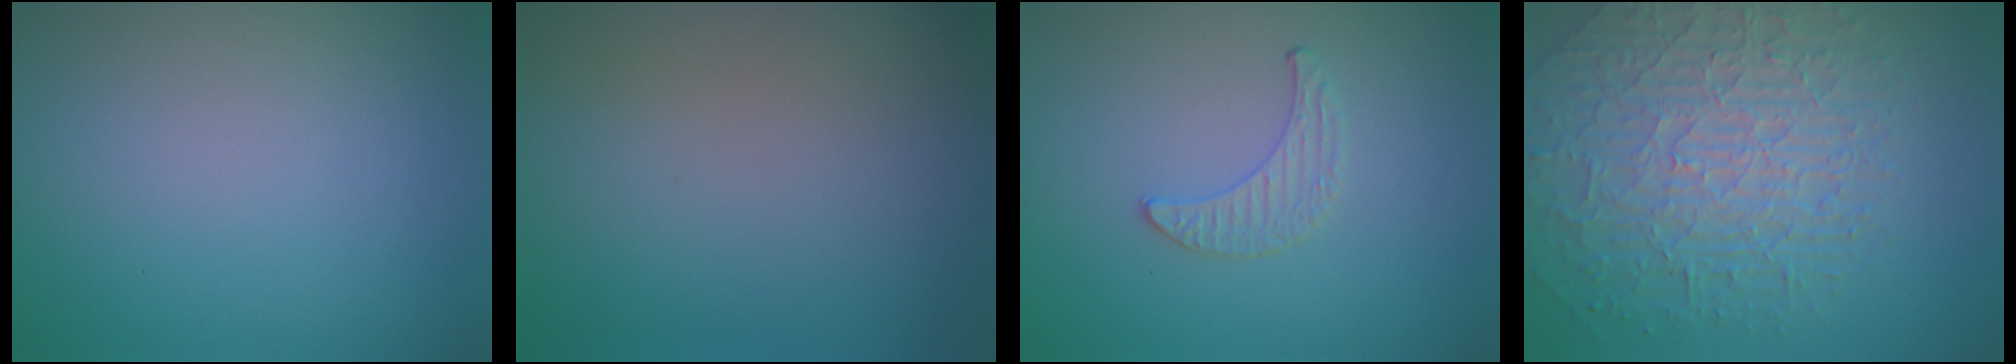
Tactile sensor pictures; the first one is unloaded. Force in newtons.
{"total": 0.0}
{"total": 0.8, "press": 0.8, "slide": 0.2}
{"total": 6.7, "press": 5.5, "slide": 3.7}